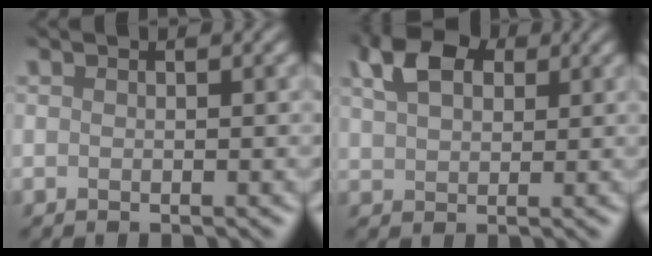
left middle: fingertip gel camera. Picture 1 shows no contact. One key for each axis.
{"total": 2.9, "fx": 2.0, "fy": 1.7, "fz": 1.2, "tx": -0.053, "ty": 0.014, "tz": 0.051}